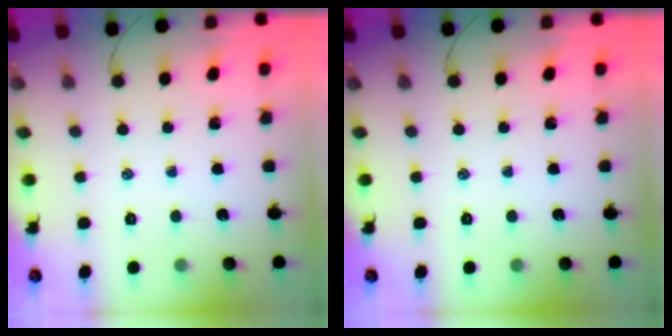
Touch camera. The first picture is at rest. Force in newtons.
{"total": 0.0}